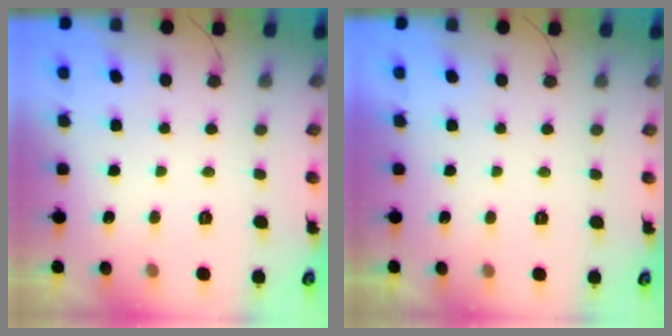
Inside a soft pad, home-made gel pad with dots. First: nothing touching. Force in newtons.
{"total": 2.3, "press": 2.3, "slide": 0.4}